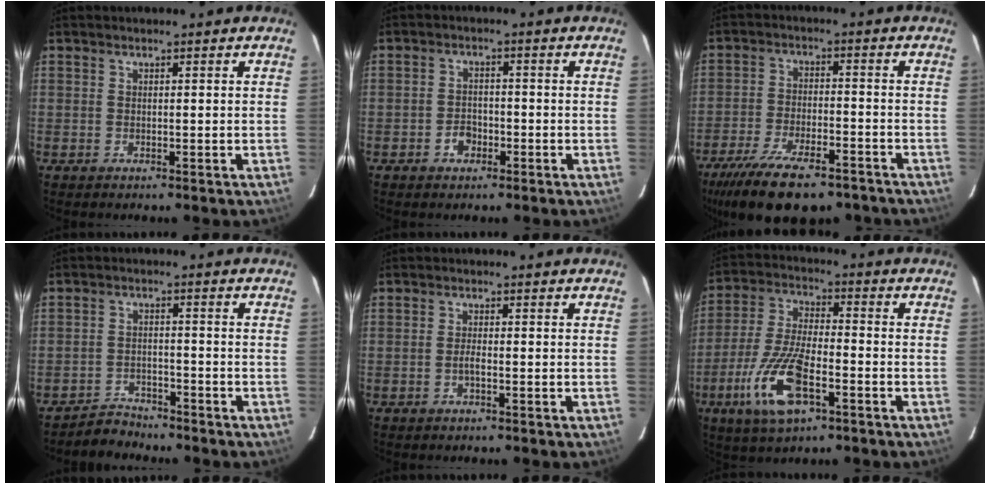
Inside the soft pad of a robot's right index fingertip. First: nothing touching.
{"total": 3.2, "force": [-1.8, 2.3, 1.4], "torque": [-0.028, 0.008, -0.028]}
{"total": 18.4, "force": [-13.8, 6.5, 10.5], "torque": [-0.216, -0.038, -0.215]}
{"total": 4.2, "force": [-4.0, 1.4, -0.2], "torque": [-0.008, 0.011, -0.069]}
{"total": 1.3, "force": [-0.6, 0.2, 1.1], "torque": [-0.024, 0.002, -0.012]}
{"total": 14.1, "force": [-6.3, 5.0, 11.5], "torque": [-0.250, -0.012, -0.121]}